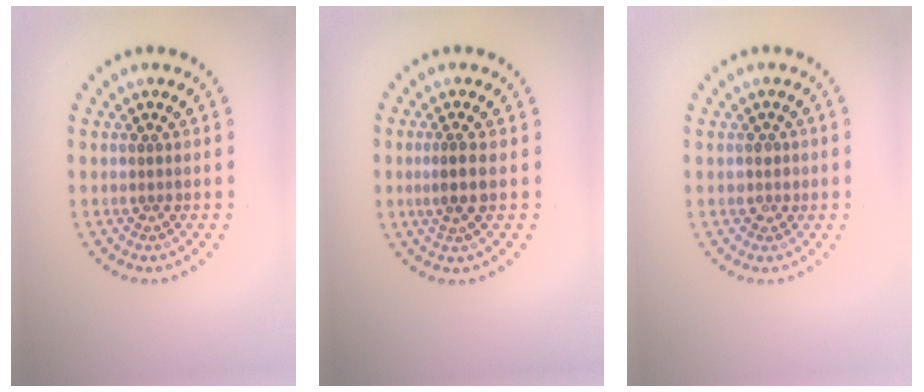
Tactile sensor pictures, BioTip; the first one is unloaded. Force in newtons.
{"total": 1.6, "press": 1.2, "slide": 1.0}
{"total": 1.0, "press": 0.9, "slide": 0.5}